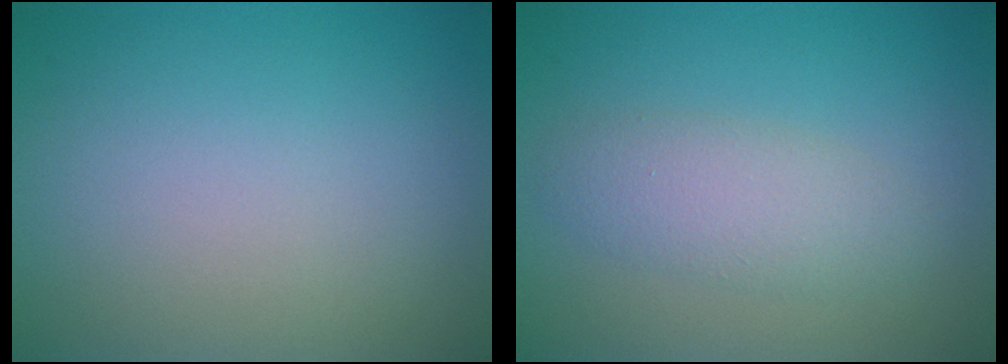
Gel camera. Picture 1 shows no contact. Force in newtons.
{"total": 3.0, "press": 3.0, "slide": 0.1}